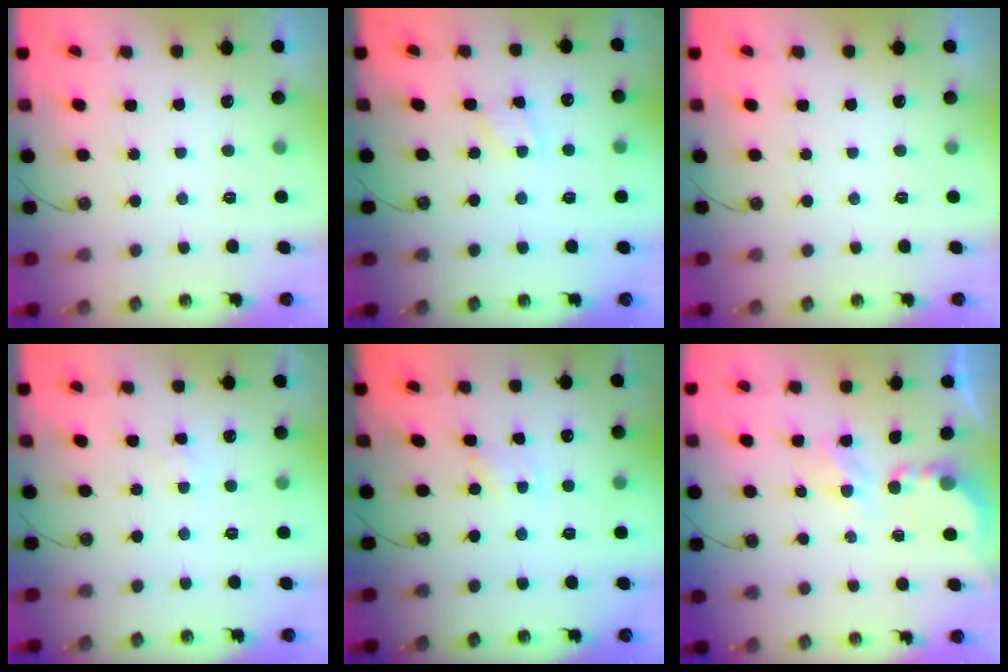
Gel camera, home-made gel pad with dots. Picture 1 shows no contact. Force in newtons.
{"total": 4.5, "press": 4.5, "slide": 0.4}
{"total": 0.0}
{"total": 1.6, "press": 1.5, "slide": 0.3}
{"total": 0.6, "press": 0.6, "slide": 0.1}
{"total": 3.8, "press": 3.8, "slide": 0.4}